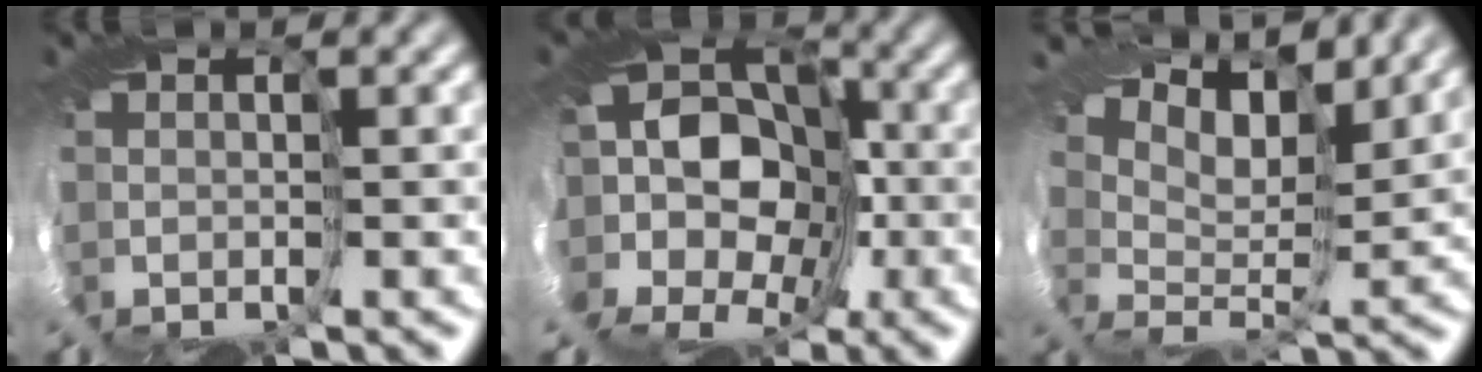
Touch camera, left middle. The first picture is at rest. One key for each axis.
{"total": 10.4, "fx": -1.0, "fy": 8.1, "fz": 6.4, "tx": -0.101, "ty": 0.015, "tz": -0.067}
{"total": 7.9, "fx": 7.4, "fy": 0.2, "fz": 2.7, "tx": -0.056, "ty": 0.018, "tz": 0.073}